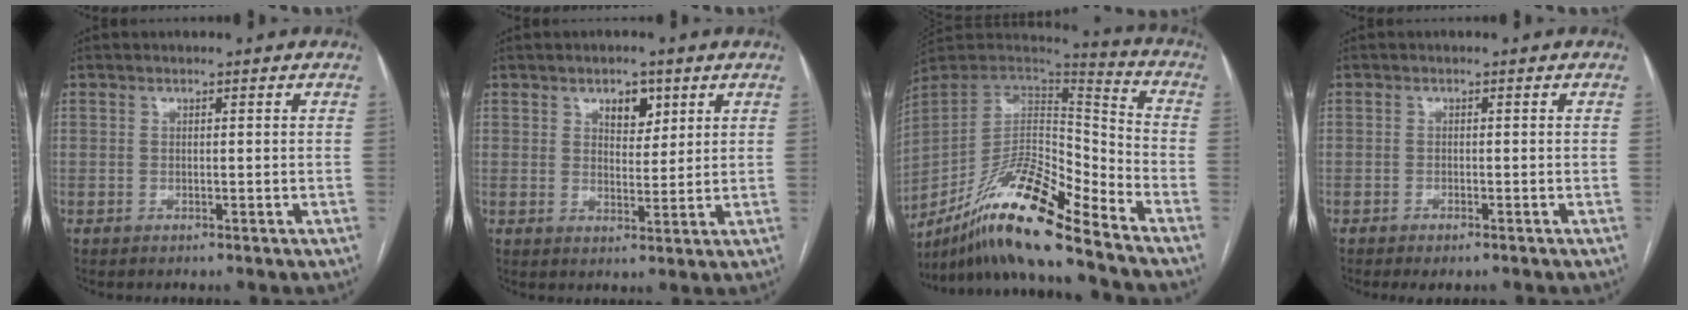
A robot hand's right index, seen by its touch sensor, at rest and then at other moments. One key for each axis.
{"total": 4.3, "fx": 2.3, "fy": 2.4, "fz": 2.7, "tx": -0.038, "ty": 0.003, "tz": 0.037}
{"total": 18.3, "fx": -13.9, "fy": 1.6, "fz": 11.8, "tx": -0.228, "ty": 0.003, "tz": -0.255}
{"total": 1.7, "fx": -1.3, "fy": 0.5, "fz": 1.0, "tx": -0.014, "ty": -0.002, "tz": -0.015}